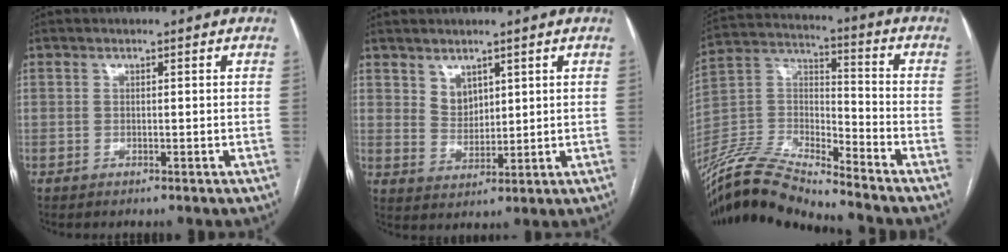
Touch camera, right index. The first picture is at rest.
{"total": 3.7, "force": [2.3, 2.5, 1.5], "torque": [-0.029, 0.000, 0.055]}
{"total": 15.6, "force": [-14.9, 0.6, 4.5], "torque": [-0.082, 0.035, -0.288]}